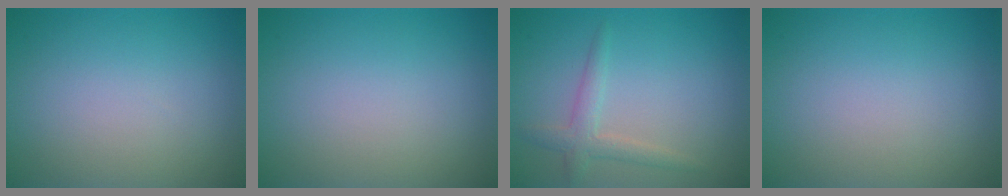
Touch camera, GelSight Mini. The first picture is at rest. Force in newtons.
{"total": 0.0}
{"total": 2.1, "press": 2.1, "slide": 0.1}
{"total": 0.0}